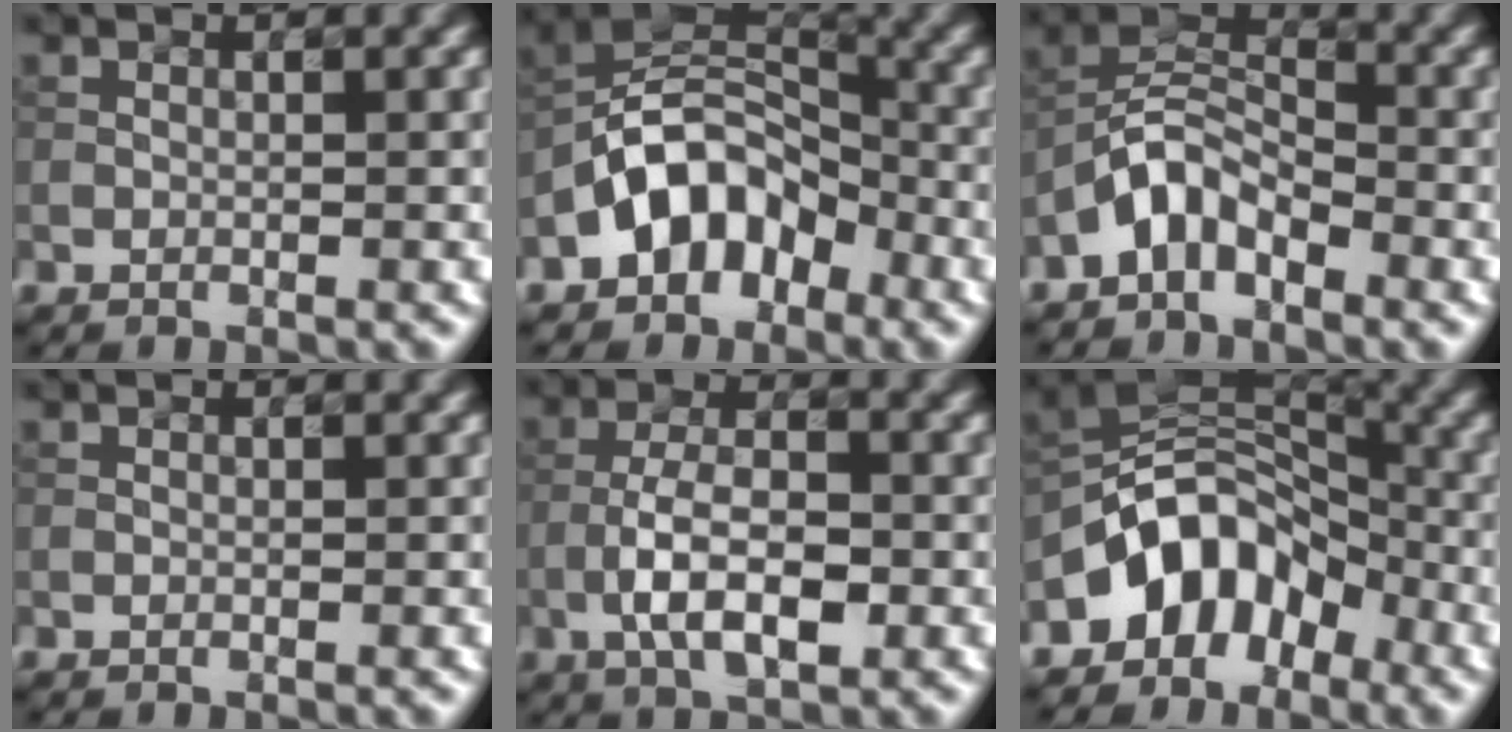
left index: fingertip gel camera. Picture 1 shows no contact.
{"total": 6.3, "force": [-3.4, 4.1, 3.4], "torque": [-0.044, 0.012, -0.073]}
{"total": 3.9, "force": [-2.7, 2.0, 2.0], "torque": [-0.036, 0.016, -0.064]}
{"total": 0.0}
{"total": 5.3, "force": [-1.8, 2.1, 4.5], "torque": [-0.082, 0.003, -0.037]}
{"total": 6.9, "force": [-3.9, 4.6, 3.4], "torque": [-0.030, 0.015, -0.083]}